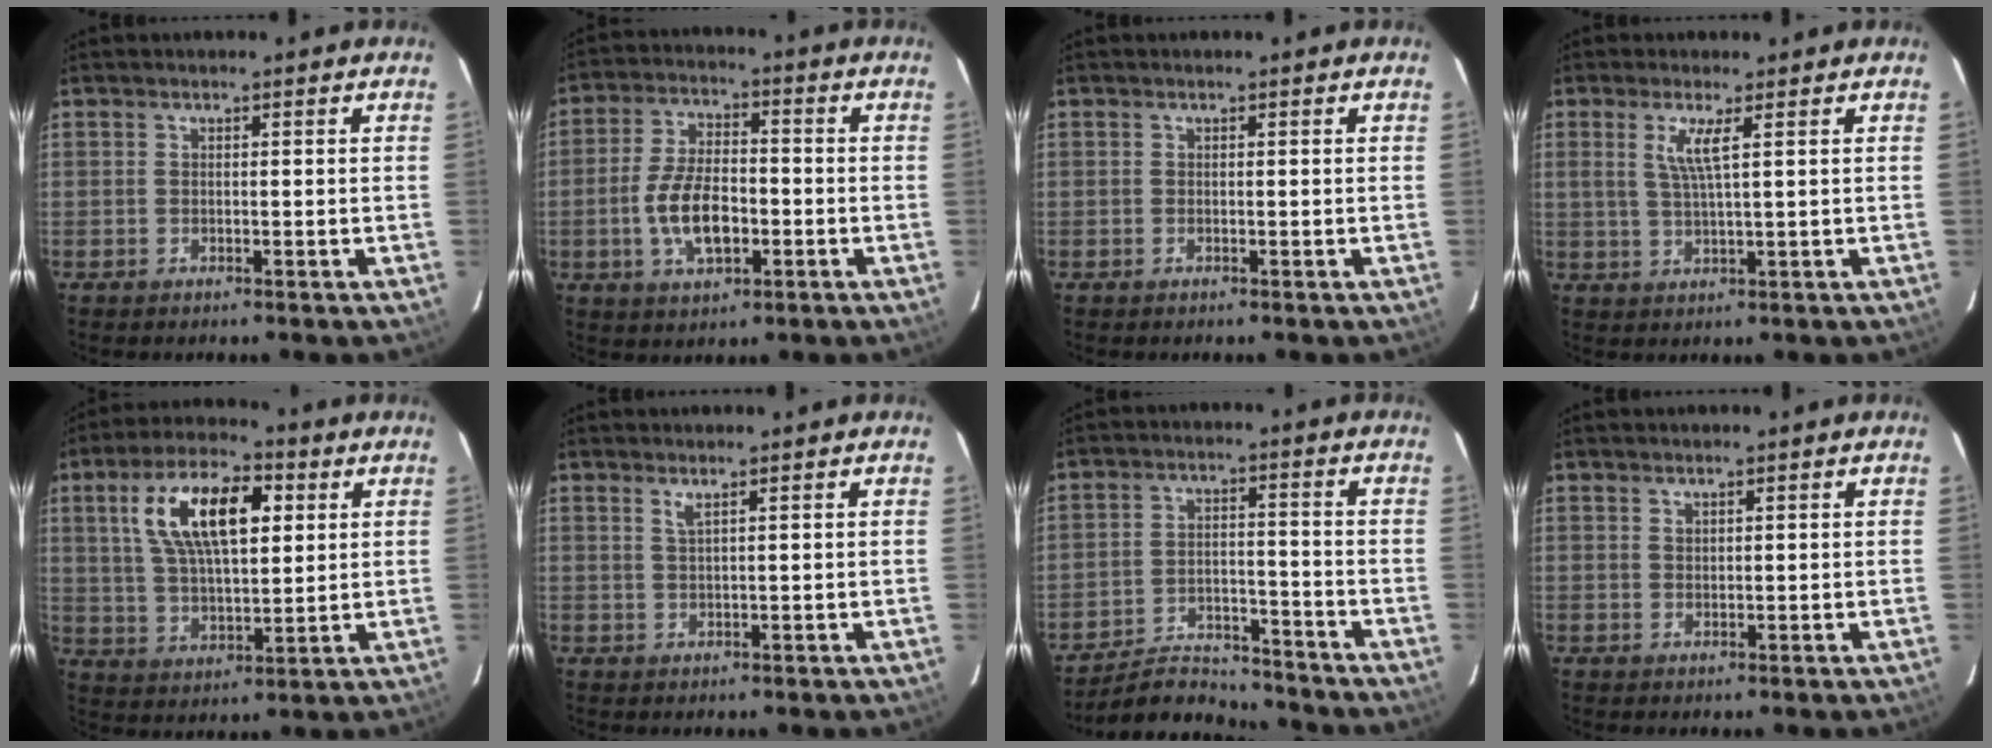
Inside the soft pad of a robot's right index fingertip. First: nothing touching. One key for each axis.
{"total": 10.4, "fx": -2.8, "fy": 5.0, "fz": 8.7, "tx": -0.178, "ty": 0.002, "tz": -0.046}
{"total": 0.0}
{"total": 4.1, "fx": 1.6, "fy": -0.1, "fz": 3.8, "tx": -0.075, "ty": -0.003, "tz": 0.031}
{"total": 15.3, "fx": 5.0, "fy": 6.6, "fz": 12.9, "tx": -0.236, "ty": 0.025, "tz": 0.094}
{"total": 1.2, "fx": 0.8, "fy": -0.1, "fz": 0.9, "tx": -0.018, "ty": 0.000, "tz": 0.015}
{"total": 11.0, "fx": -10.5, "fy": 2.5, "fz": 1.8, "tx": -0.063, "ty": 0.006, "tz": -0.165}
{"total": 0.8, "fx": 0.7, "fy": 0.4, "fz": 0.1, "tx": -0.001, "ty": 0.002, "tz": 0.014}